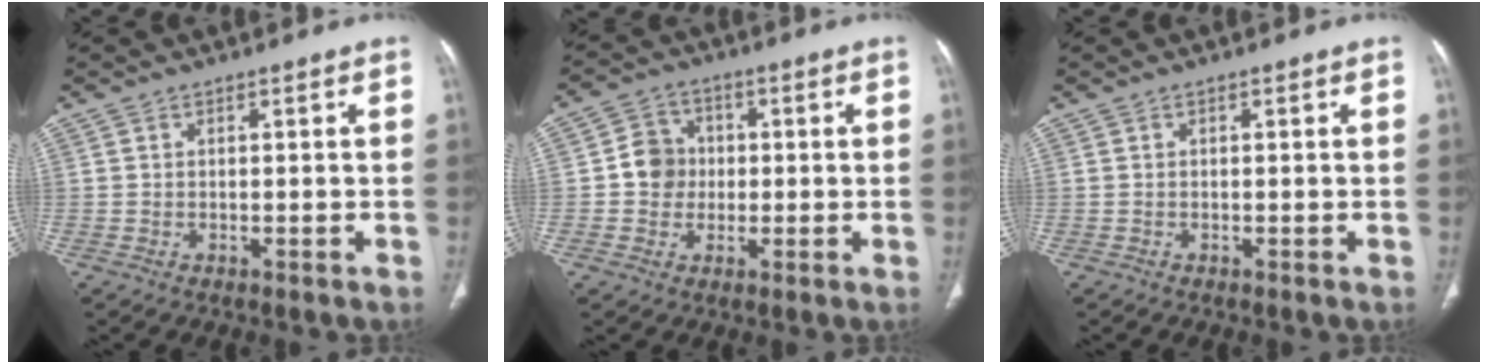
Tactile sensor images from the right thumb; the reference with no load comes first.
{"total": 6.5, "force": [-0.1, 6.0, 2.5], "torque": [-0.011, 0.010, -0.008]}
{"total": 0.0}